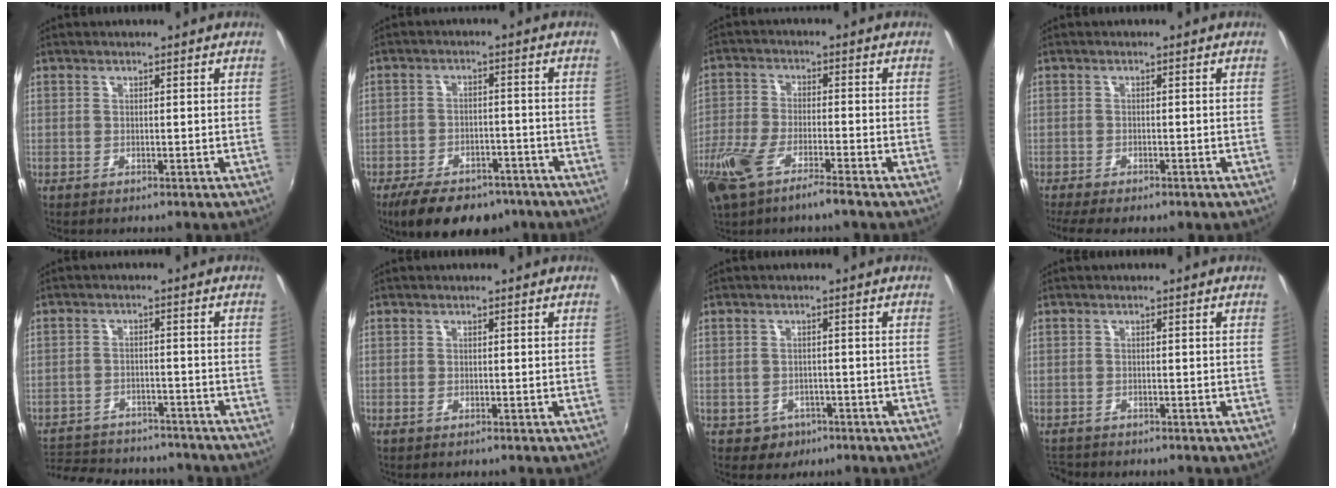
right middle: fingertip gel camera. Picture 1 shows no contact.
{"total": 14.1, "force": [-10.3, 6.7, 6.9], "torque": [-0.154, -0.010, -0.150]}
{"total": 11.6, "force": [-7.6, 2.7, 8.4], "torque": [-0.197, -0.032, -0.150]}
{"total": 5.7, "force": [-4.5, 1.4, 3.2], "torque": [-0.079, -0.026, -0.072]}
{"total": 18.7, "force": [-15.9, 7.1, 6.8], "torque": [-0.157, 0.008, -0.219]}
{"total": 0.6, "force": [-0.4, 0.2, 0.4], "torque": [-0.009, -0.002, -0.009]}
{"total": 3.9, "force": [-1.9, 3.3, 0.7], "torque": [-0.026, 0.002, -0.023]}
{"total": 3.4, "force": [-3.2, 1.1, 0.7], "torque": [-0.028, -0.016, -0.059]}